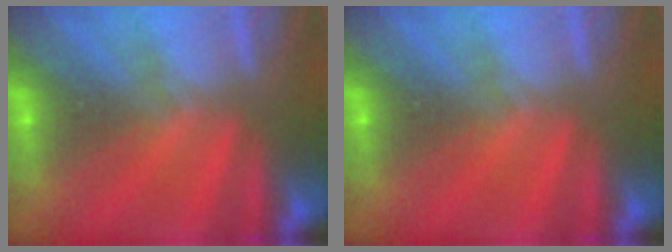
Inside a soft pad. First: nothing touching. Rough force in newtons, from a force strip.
{"total": 0.0}